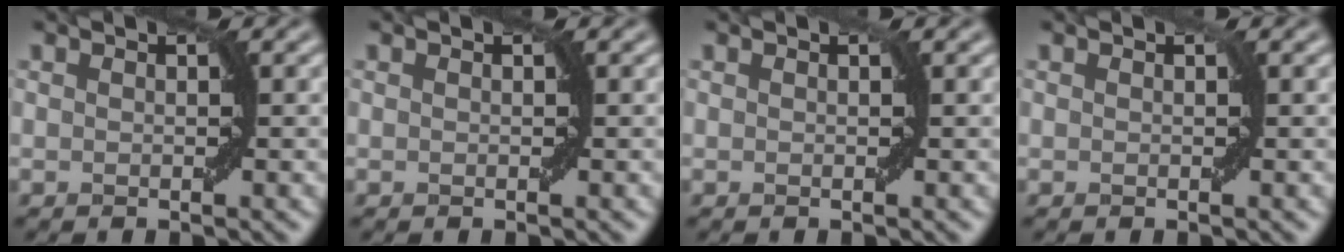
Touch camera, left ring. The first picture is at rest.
{"total": 0.0}
{"total": 0.0}
{"total": 0.0}